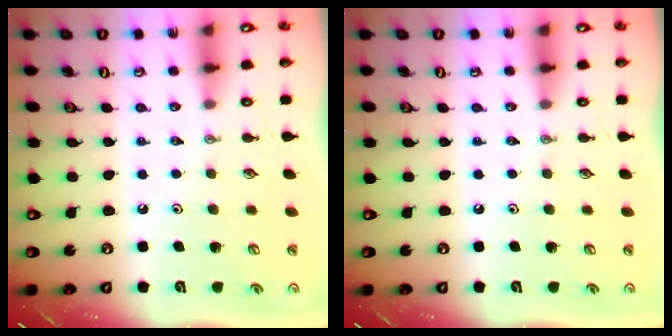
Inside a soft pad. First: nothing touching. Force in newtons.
{"total": 0.0}